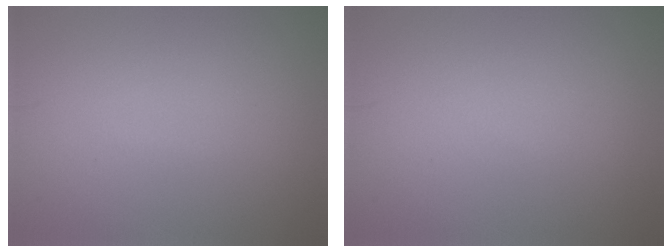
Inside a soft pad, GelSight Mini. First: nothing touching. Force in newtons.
{"total": 0.0}